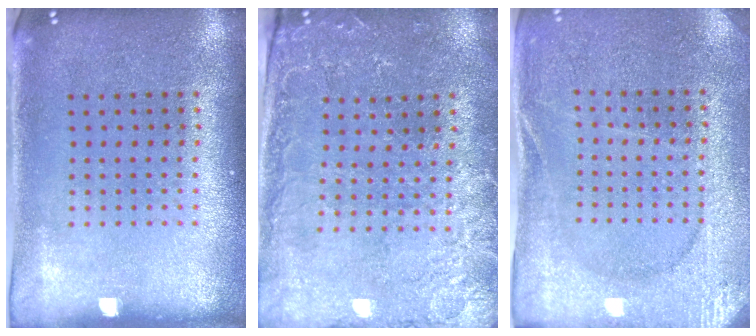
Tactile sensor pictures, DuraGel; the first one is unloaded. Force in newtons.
{"total": 0.6, "press": 0.4, "slide": 0.4}
{"total": 2.7, "press": 2.7, "slide": 0.3}